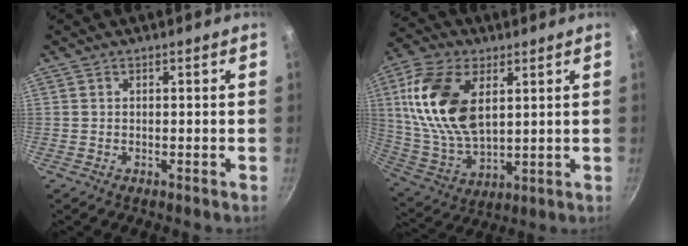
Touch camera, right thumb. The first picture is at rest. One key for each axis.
{"total": 18.5, "fx": 5.1, "fy": 10.5, "fz": 14.3, "tx": -0.266, "ty": -0.014, "tz": 0.108}